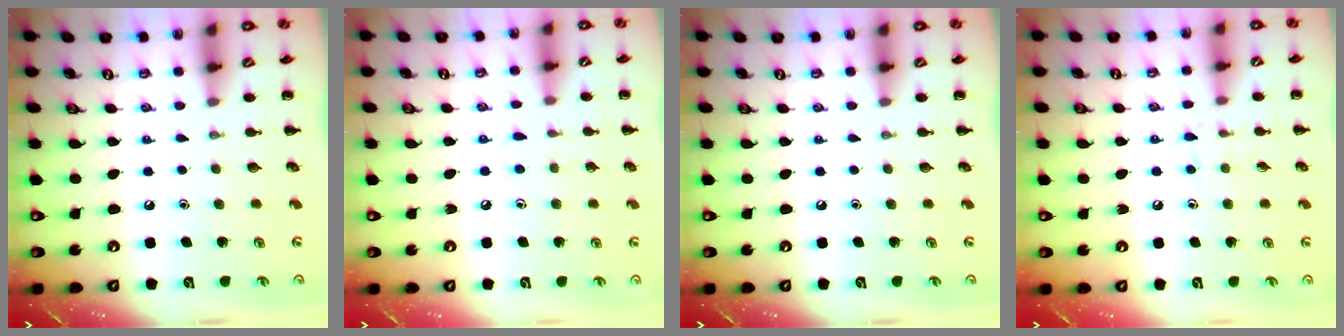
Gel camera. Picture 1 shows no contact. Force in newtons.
{"total": 4.2, "press": 3.8, "slide": 1.9}
{"total": 0.0}
{"total": 5.2, "press": 5.0, "slide": 1.2}